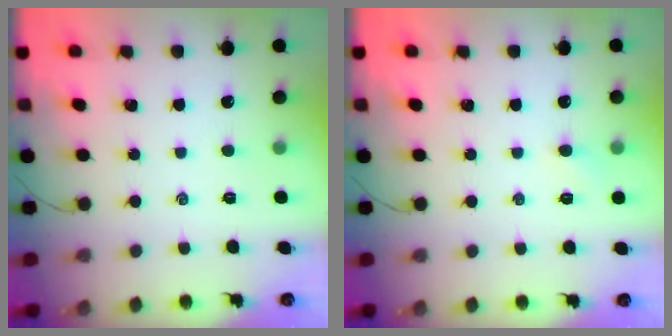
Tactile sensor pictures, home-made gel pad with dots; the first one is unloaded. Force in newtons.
{"total": 2.2, "press": 2.1, "slide": 0.6}